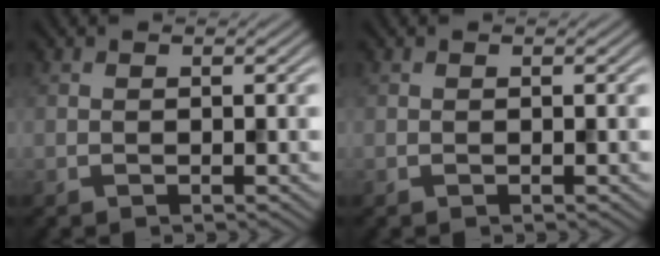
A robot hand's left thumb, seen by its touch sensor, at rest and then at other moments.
{"total": 0.0}